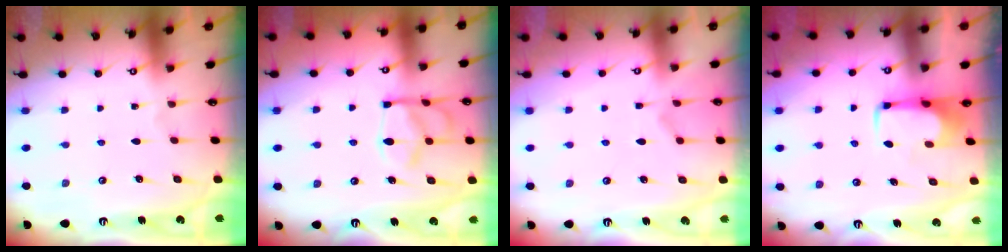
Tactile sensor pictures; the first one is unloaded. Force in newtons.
{"total": 14.4, "press": 14.3, "slide": 1.5}
{"total": 1.7, "press": 1.2, "slide": 1.1}
{"total": 1.6, "press": 1.6, "slide": 0.2}